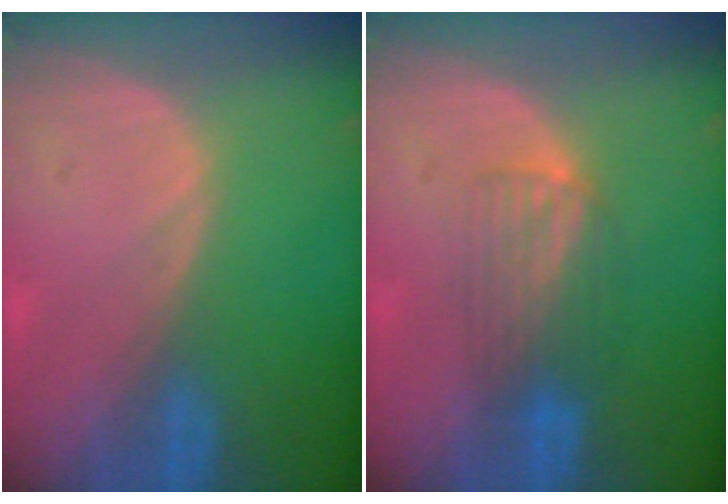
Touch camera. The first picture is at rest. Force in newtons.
{"total": 4.3, "press": 4.2, "slide": 1.1}